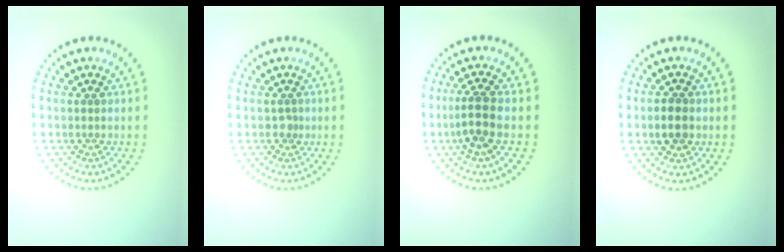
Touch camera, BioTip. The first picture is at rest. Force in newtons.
{"total": 0.8, "press": 0.5, "slide": 0.5}
{"total": 2.8, "press": 2.5, "slide": 1.3}
{"total": 2.5, "press": 2.4, "slide": 0.4}